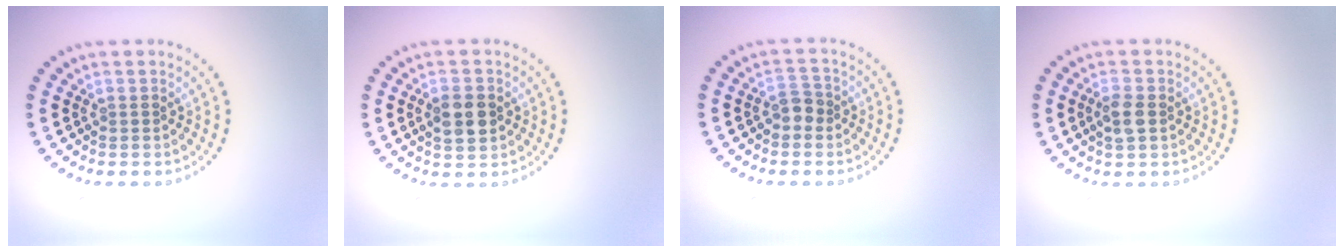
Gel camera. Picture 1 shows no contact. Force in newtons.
{"total": 3.2, "press": 3.2, "slide": 0.2}
{"total": 1.5, "press": 1.4, "slide": 0.5}
{"total": 2.0, "press": 2.0, "slide": 0.3}